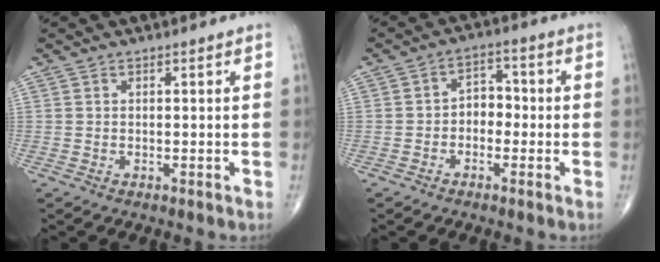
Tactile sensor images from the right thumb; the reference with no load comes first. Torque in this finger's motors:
{"motor_torque": [-0.15, 0.22, 0.25, -0.02, 0.05]}